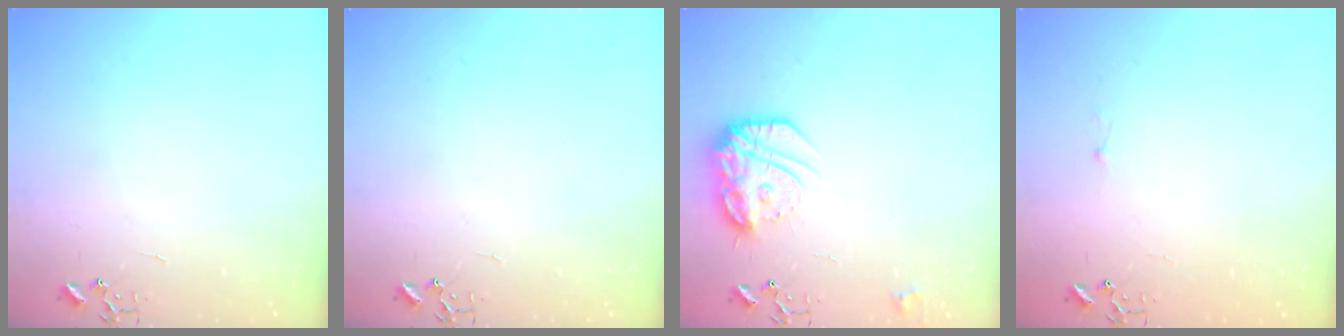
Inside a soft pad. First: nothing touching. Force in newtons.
{"total": 0.0}
{"total": 17.4, "press": 17.3, "slide": 1.2}
{"total": 1.8, "press": 1.8, "slide": 0.2}